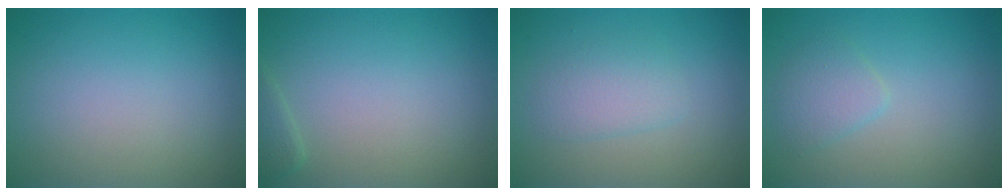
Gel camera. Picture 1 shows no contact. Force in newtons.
{"total": 1.1, "press": 1.1, "slide": 0.1}
{"total": 2.2, "press": 2.2, "slide": 0.1}
{"total": 1.9, "press": 1.9, "slide": 0.1}